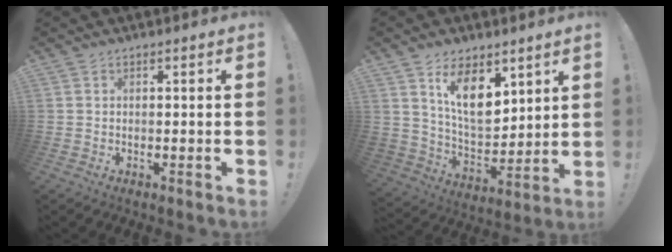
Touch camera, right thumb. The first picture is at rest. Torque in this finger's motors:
{"motor_torque": [-0.52, 1.65, 1.34, 0.72, 0.33]}